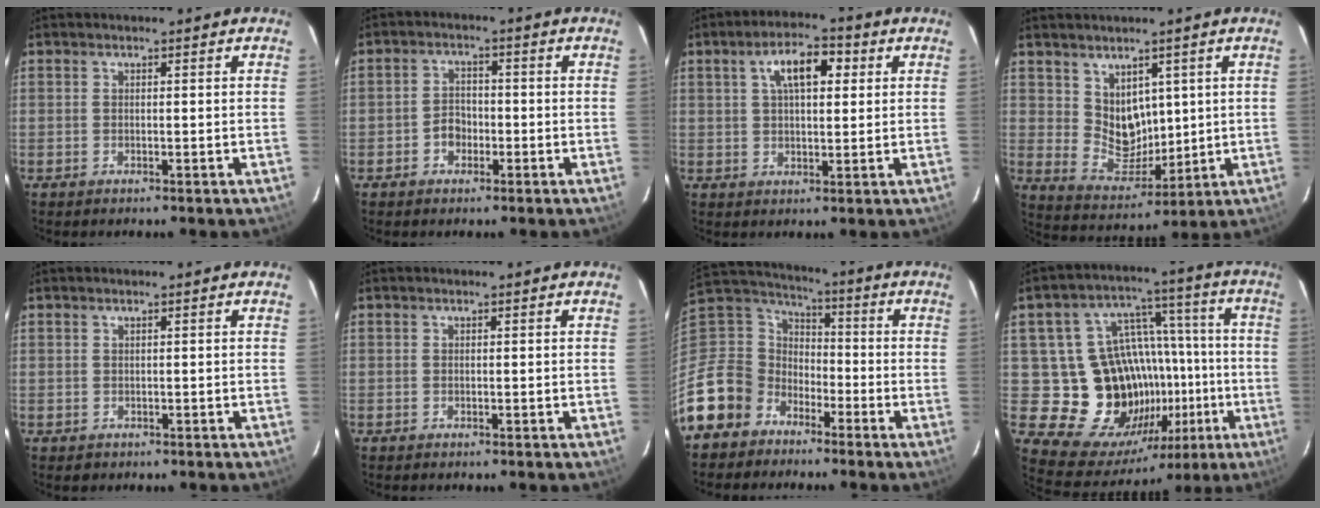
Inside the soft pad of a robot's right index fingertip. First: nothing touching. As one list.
[{"total": 3.5, "force": [-1.5, 2.8, 1.5], "torque": [-0.032, 0.011, -0.023]}, {"total": 7.9, "force": [2.8, 3.5, 6.5], "torque": [-0.112, 0.021, 0.046]}, {"total": 8.1, "force": [3.6, 6.1, 3.8], "torque": [-0.063, -0.002, 0.088]}, {"total": 0.7, "force": [0.0, 0.7, 0.0], "torque": [0.003, 0.003, 0.003]}, {"total": 0.0}, {"total": 14.1, "force": [-8.8, 10.6, 2.9], "torque": [-0.103, 0.034, -0.171]}, {"total": 21.5, "force": [-4.7, 16.8, 12.5], "torque": [-0.218, 0.033, -0.043]}]